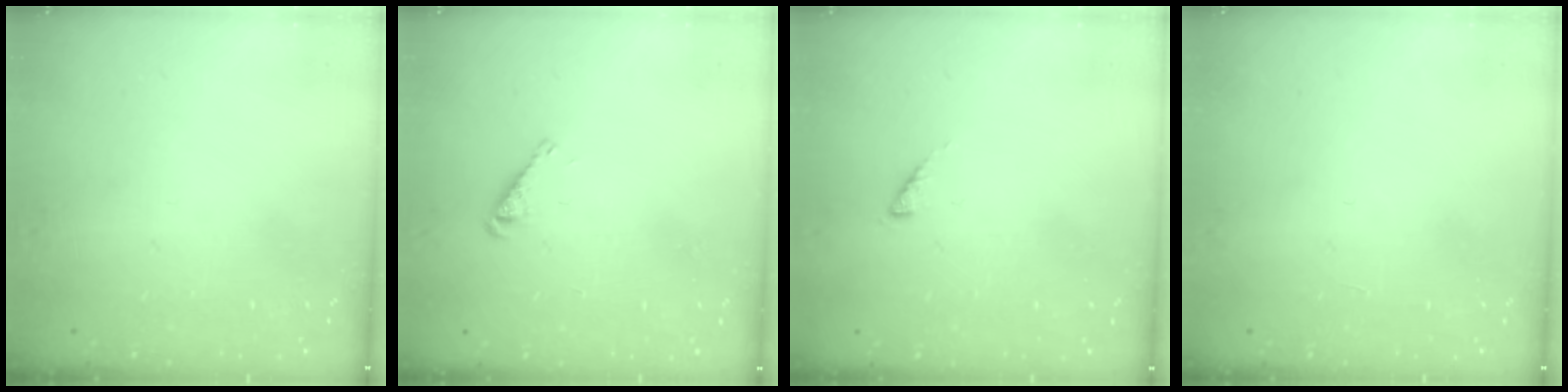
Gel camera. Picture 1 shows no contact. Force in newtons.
{"total": 3.7, "press": 3.6, "slide": 0.5}
{"total": 1.1, "press": 1.0, "slide": 0.3}
{"total": 0.0}